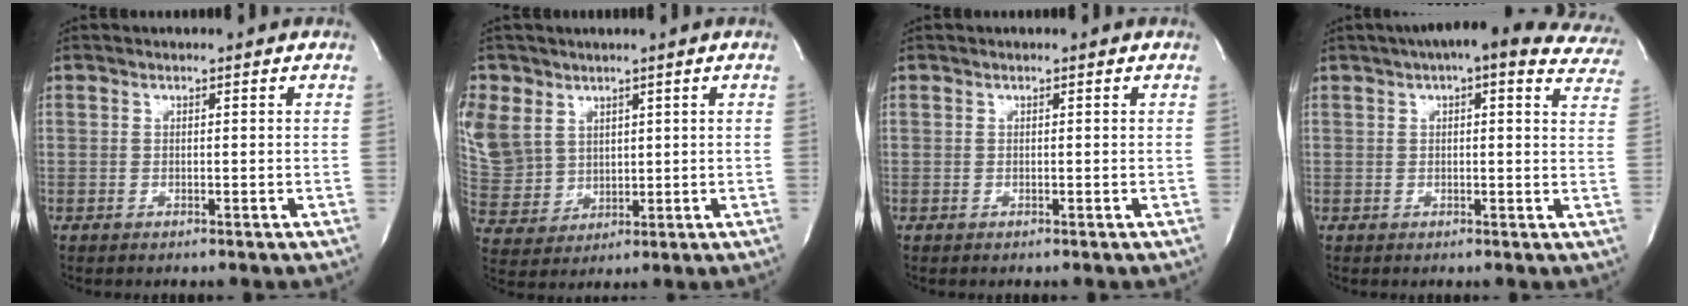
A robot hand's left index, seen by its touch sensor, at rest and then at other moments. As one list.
[{"total": 18.7, "force": [7.9, 15.5, 6.9], "torque": [-0.252, 0.041, 0.180]}, {"total": 0.0}, {"total": 18.7, "force": [15.5, 4.9, 9.2], "torque": [-0.114, 0.027, 0.165]}]